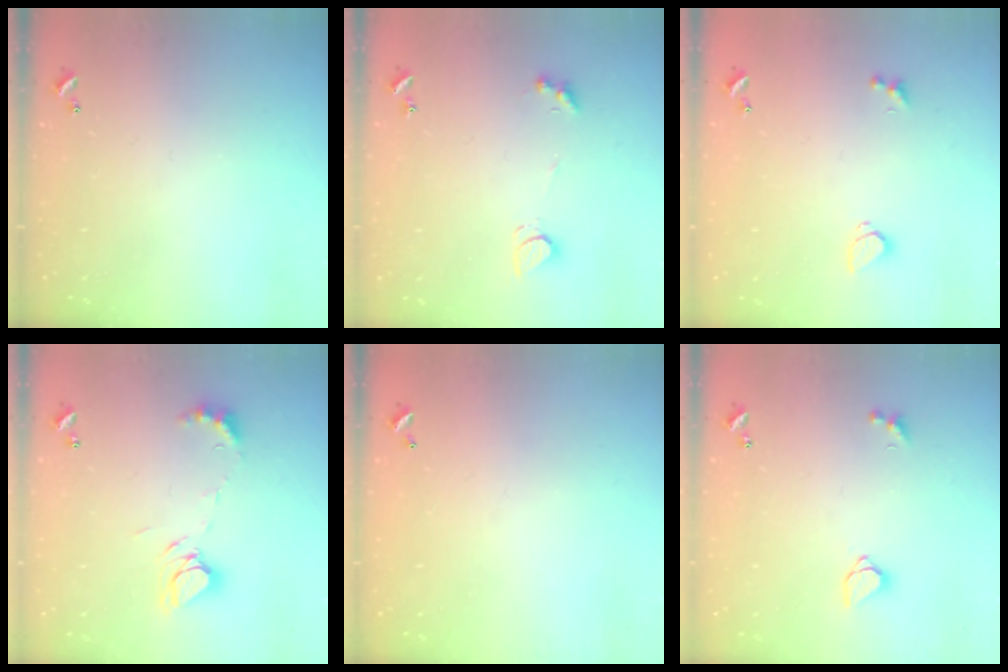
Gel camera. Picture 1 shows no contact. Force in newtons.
{"total": 2.4, "press": 2.3, "slide": 0.6}
{"total": 0.8, "press": 0.6, "slide": 0.4}
{"total": 8.4, "press": 8.4, "slide": 1.0}
{"total": 2.9, "press": 2.9, "slide": 0.1}
{"total": 1.5, "press": 1.5, "slide": 0.3}